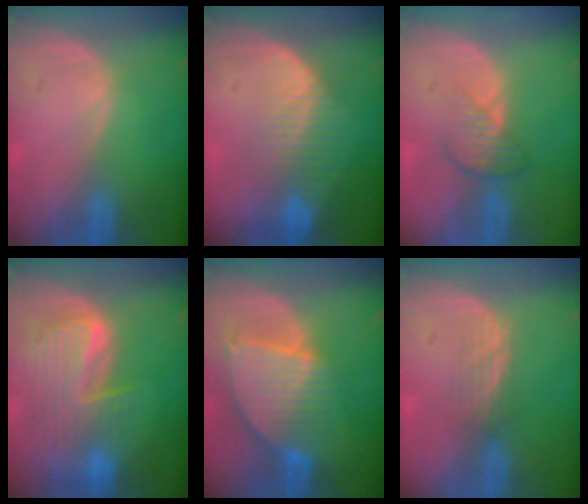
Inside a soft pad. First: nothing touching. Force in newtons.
{"total": 8.3, "press": 7.1, "slide": 4.3}
{"total": 3.8, "press": 3.4, "slide": 1.6}
{"total": 9.8, "press": 8.4, "slide": 5.0}
{"total": 8.5, "press": 7.5, "slide": 4.1}
{"total": 2.4, "press": 2.4, "slide": 0.5}